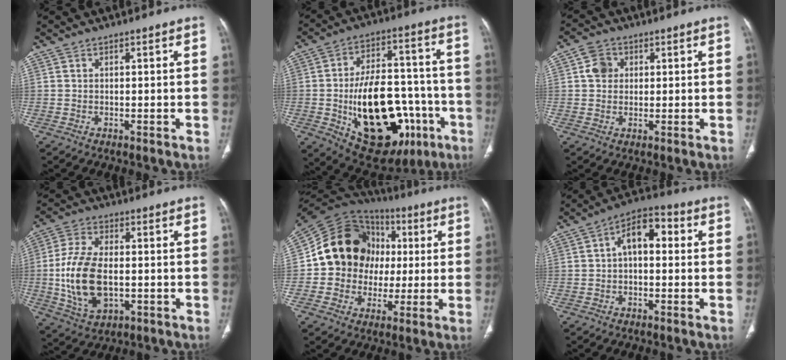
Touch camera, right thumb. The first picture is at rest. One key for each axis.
{"total": 27.7, "fx": -8.1, "fy": 15.3, "fz": 21.7, "tx": -0.319, "ty": 0.025, "tz": -0.099}
{"total": 4.4, "fx": 1.1, "fy": 3.7, "fz": 2.1, "tx": -0.024, "ty": 0.002, "tz": 0.018}
{"total": 14.4, "fx": -1.4, "fy": 8.2, "fz": 11.8, "tx": -0.236, "ty": 0.002, "tz": -0.018}
{"total": 18.6, "fx": 1.4, "fy": 16.0, "fz": 9.4, "tx": -0.122, "ty": 0.032, "tz": 0.025}
{"total": 8.3, "fx": 1.0, "fy": 4.7, "fz": 6.8, "tx": -0.091, "ty": 0.031, "tz": 0.005}